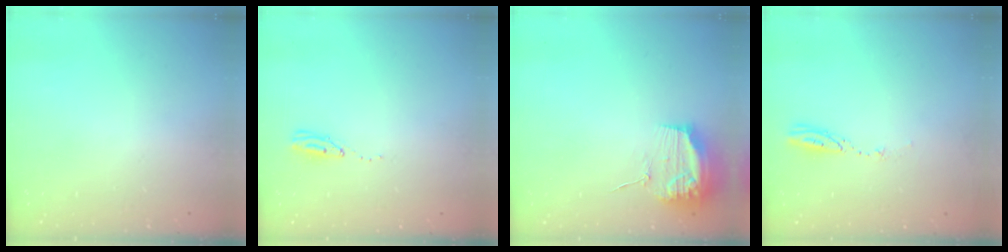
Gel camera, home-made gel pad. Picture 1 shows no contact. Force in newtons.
{"total": 3.6, "press": 3.5, "slide": 0.3}
{"total": 13.9, "press": 13.9, "slide": 0.1}
{"total": 3.8, "press": 3.8, "slide": 0.4}